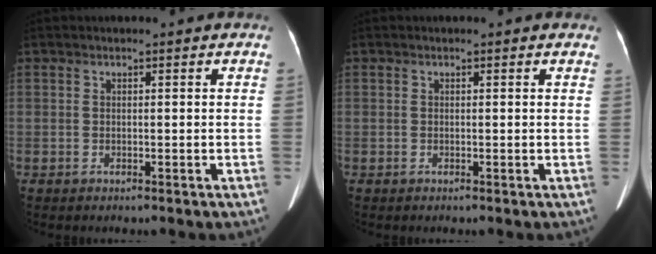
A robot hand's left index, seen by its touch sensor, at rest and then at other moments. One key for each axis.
{"total": 0.0}